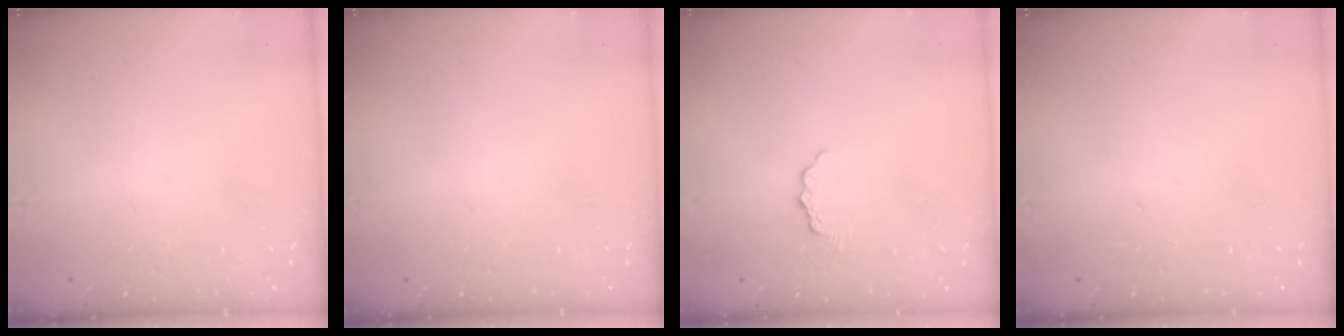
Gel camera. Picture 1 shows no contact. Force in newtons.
{"total": 0.0}
{"total": 4.1, "press": 4.1, "slide": 0.5}
{"total": 0.0}